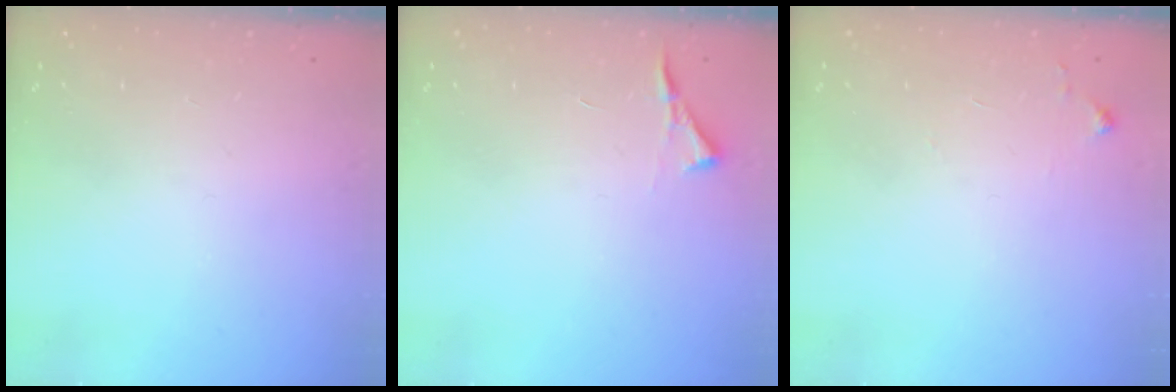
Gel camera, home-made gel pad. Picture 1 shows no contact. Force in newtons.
{"total": 3.5, "press": 3.5, "slide": 0.5}
{"total": 4.7, "press": 4.7, "slide": 0.6}